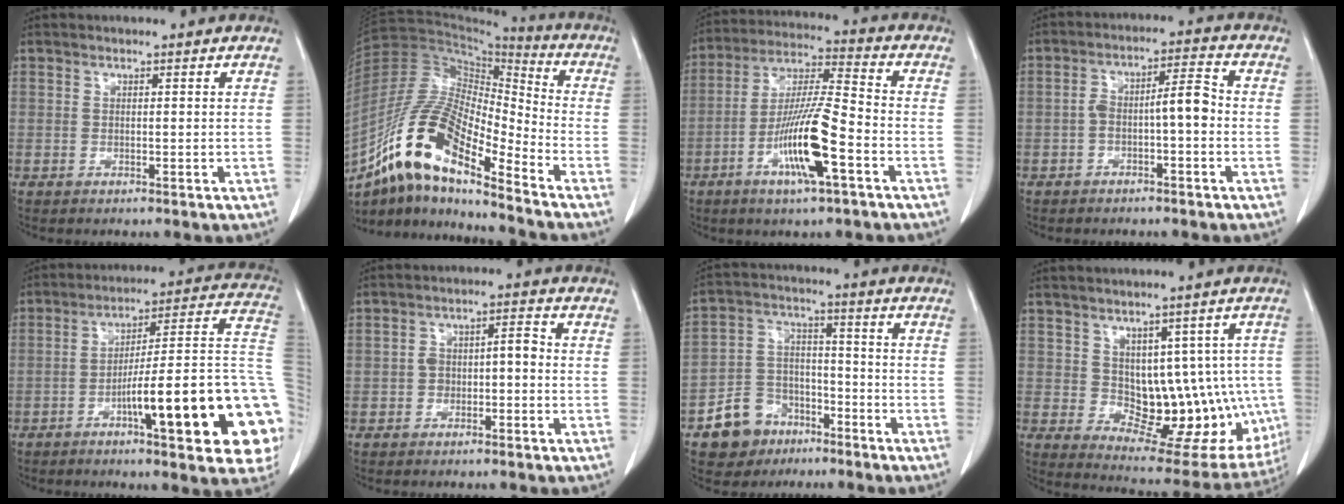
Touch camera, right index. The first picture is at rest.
{"total": 17.3, "force": [-11.0, 4.1, 12.6], "torque": [-0.249, 0.020, -0.196]}
{"total": 13.2, "force": [-5.2, 1.0, 12.1], "torque": [-0.234, -0.006, -0.096]}
{"total": 5.8, "force": [-1.4, 1.3, 5.5], "torque": [-0.096, 0.030, -0.023]}
{"total": 24.1, "force": [-7.0, 2.8, 22.9], "torque": [-0.216, 0.020, -0.094]}
{"total": 4.0, "force": [-1.0, 1.9, 3.4], "torque": [-0.060, 0.029, -0.015]}
{"total": 9.3, "force": [-5.7, 6.9, 2.6], "torque": [-0.051, 0.023, -0.093]}
{"total": 14.7, "force": [-0.6, 8.1, 12.3], "torque": [-0.129, 0.014, 0.019]}